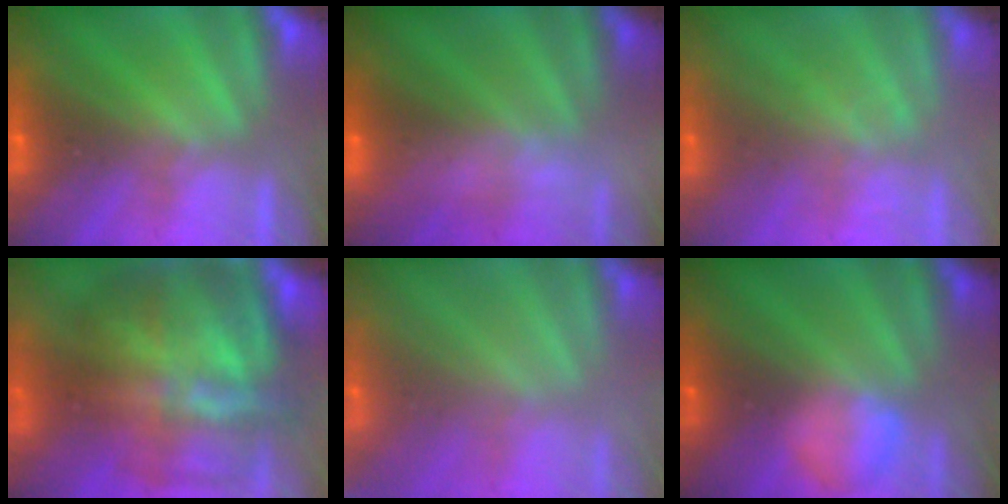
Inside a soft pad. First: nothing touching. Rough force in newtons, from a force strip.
{"total": 2.6}
{"total": 1.5}
{"total": 11.0}
{"total": 2.0}
{"total": 2.2}